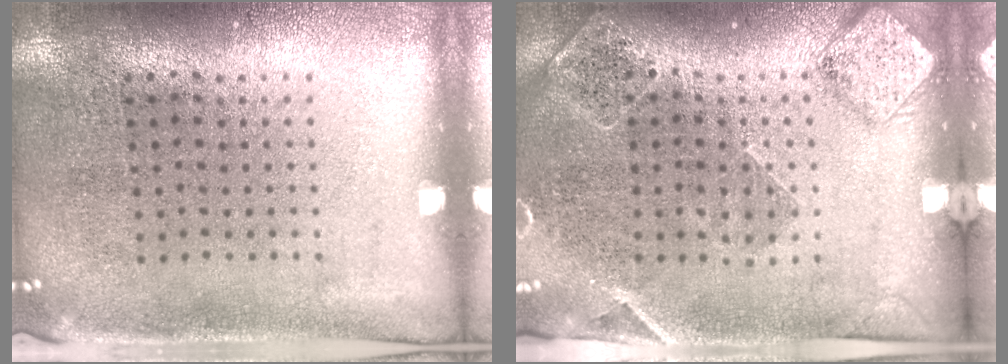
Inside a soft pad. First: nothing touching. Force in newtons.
{"total": 1.6, "press": 1.6, "slide": 0.4}